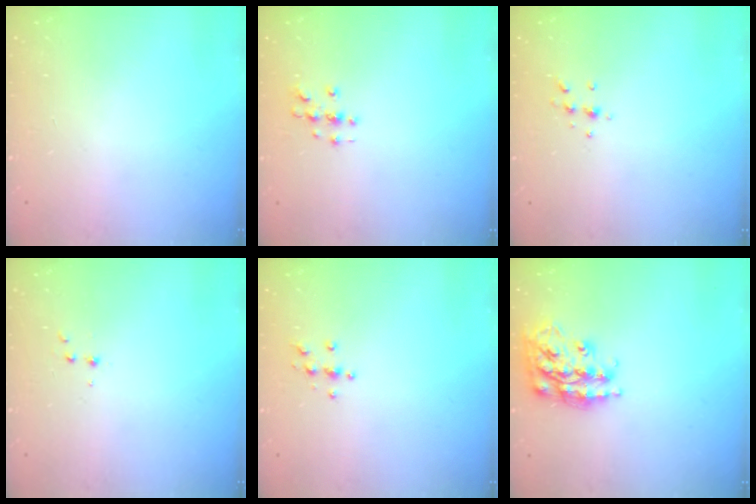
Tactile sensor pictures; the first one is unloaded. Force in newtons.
{"total": 2.8, "press": 2.8, "slide": 0.2}
{"total": 5.4, "press": 5.4, "slide": 0.7}
{"total": 3.2, "press": 3.1, "slide": 1.0}
{"total": 3.6, "press": 3.6, "slide": 0.4}
{"total": 17.9, "press": 17.8, "slide": 1.1}